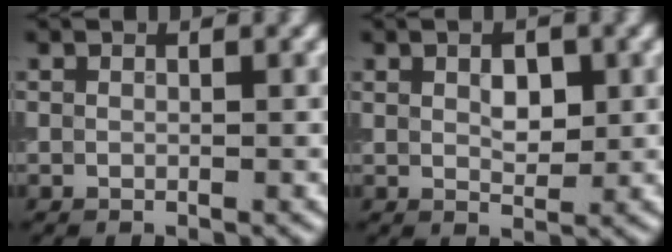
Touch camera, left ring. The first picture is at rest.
{"total": 2.4, "force": [0.7, 1.3, 1.8], "torque": [-0.029, 0.001, 0.012]}